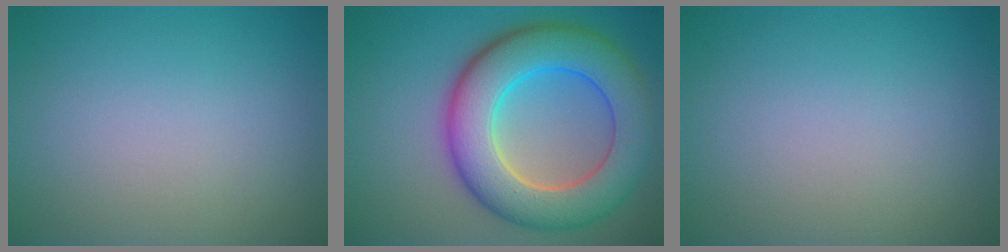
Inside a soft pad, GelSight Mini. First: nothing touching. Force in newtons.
{"total": 10.4, "press": 10.4, "slide": 0.4}
{"total": 0.0}